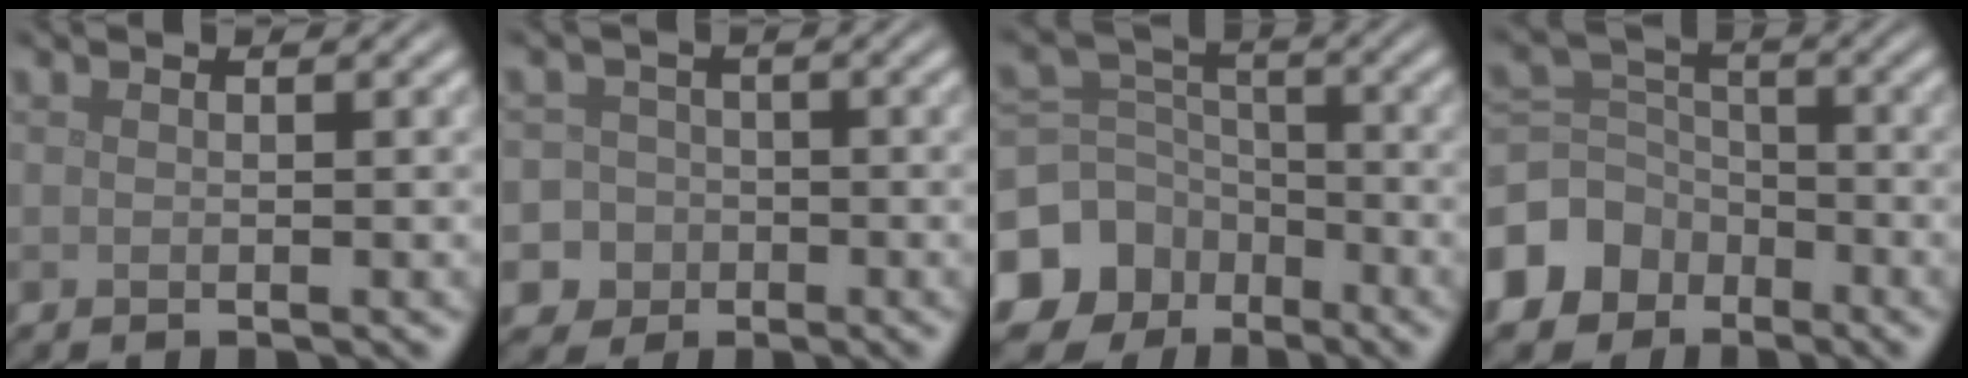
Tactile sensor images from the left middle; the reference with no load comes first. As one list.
[{"total": 6.1, "force": [-2.7, 5.4, 0.7], "torque": [-0.004, -0.002, -0.068]}, {"total": 12.3, "force": [-7.1, 9.7, 2.8], "torque": [-0.082, -0.046, -0.131]}, {"total": 7.6, "force": [-4.6, 5.8, 1.8], "torque": [-0.041, 0.002, -0.102]}]